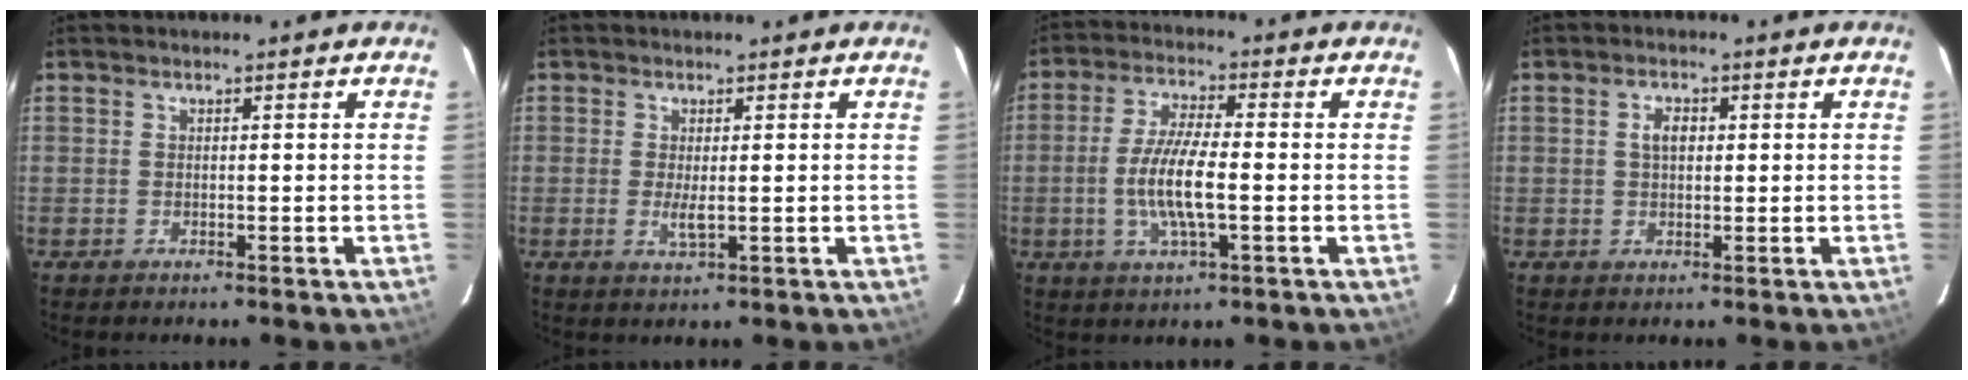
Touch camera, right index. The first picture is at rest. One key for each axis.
{"total": 2.5, "fx": -0.1, "fy": 0.7, "fz": 2.4, "tx": -0.046, "ty": -0.007, "tz": -0.001}
{"total": 9.1, "fx": -1.6, "fy": 2.0, "fz": 8.7, "tx": -0.174, "ty": -0.004, "tz": -0.033}
{"total": 2.8, "fx": 0.6, "fy": 1.7, "fz": 2.1, "tx": -0.038, "ty": 0.008, "tz": 0.011}